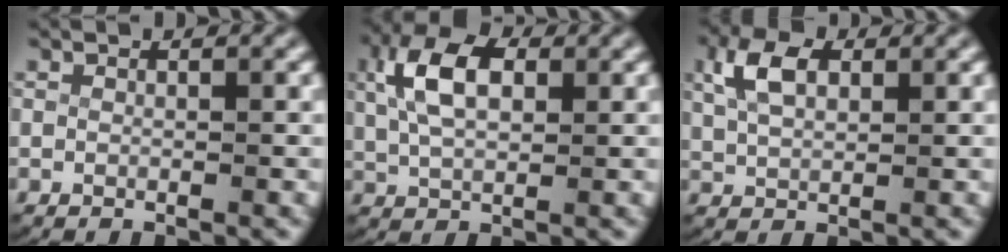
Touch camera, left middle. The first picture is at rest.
{"total": 5.4, "force": [1.6, 2.9, 4.2], "torque": [-0.096, -0.001, 0.034]}
{"total": 3.7, "force": [1.6, 2.0, 2.6], "torque": [-0.064, -0.004, 0.036]}